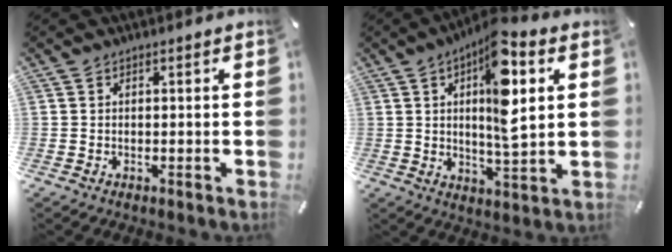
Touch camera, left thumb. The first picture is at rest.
{"total": 13.9, "force": [4.4, 4.1, 12.5], "torque": [-0.202, -0.018, 0.067]}